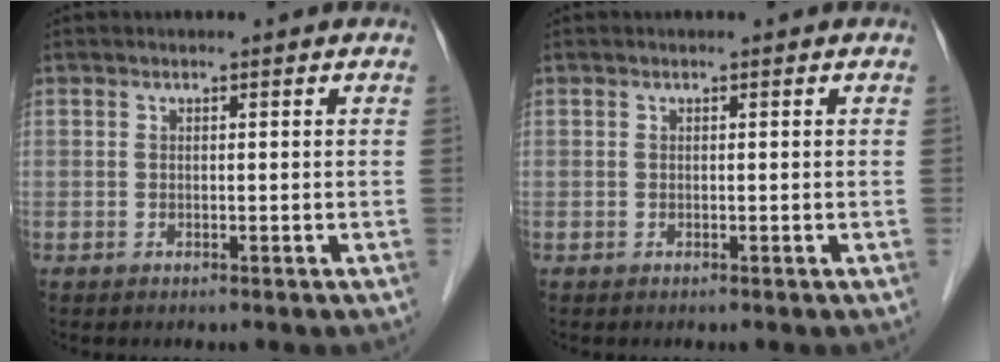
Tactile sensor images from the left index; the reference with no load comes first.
{"total": 0.0}